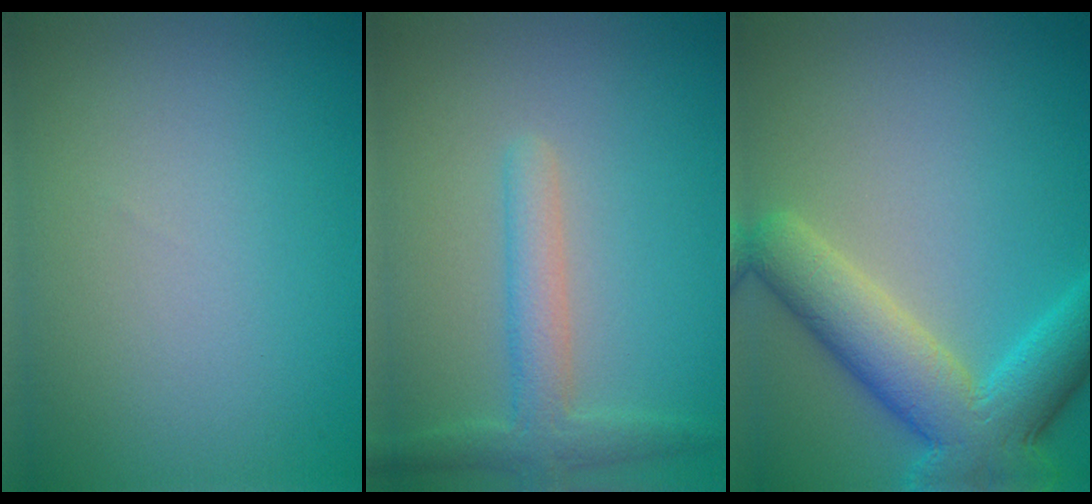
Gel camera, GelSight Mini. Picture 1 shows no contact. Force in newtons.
{"total": 3.1, "press": 3.0, "slide": 0.3}
{"total": 7.7, "press": 7.7, "slide": 0.4}